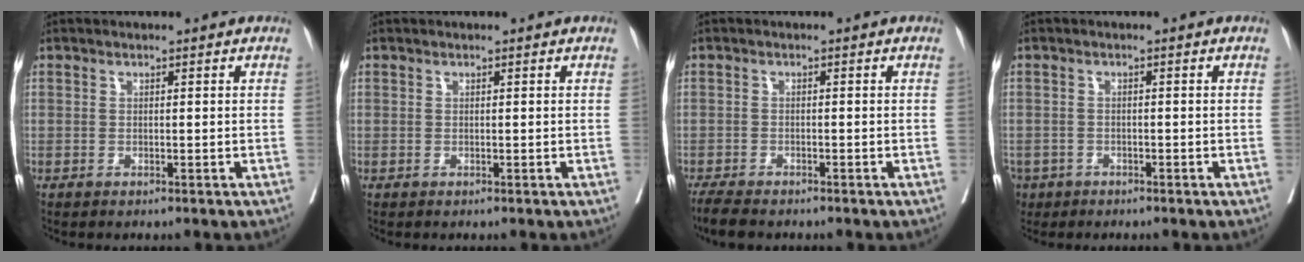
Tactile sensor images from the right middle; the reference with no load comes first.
{"total": 0.0}
{"total": 4.6, "force": [-3.9, 1.1, 2.2], "torque": [-0.039, -0.012, -0.065]}
{"total": 3.8, "force": [-2.7, 2.6, 0.6], "torque": [-0.011, 0.003, -0.046]}